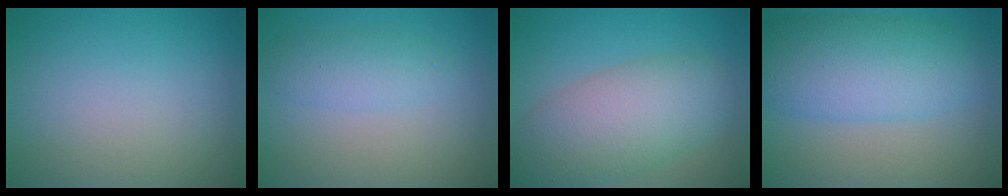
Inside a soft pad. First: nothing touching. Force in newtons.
{"total": 2.3, "press": 2.3, "slide": 0.1}
{"total": 7.0, "press": 7.0, "slide": 0.4}
{"total": 7.5, "press": 7.5, "slide": 0.1}